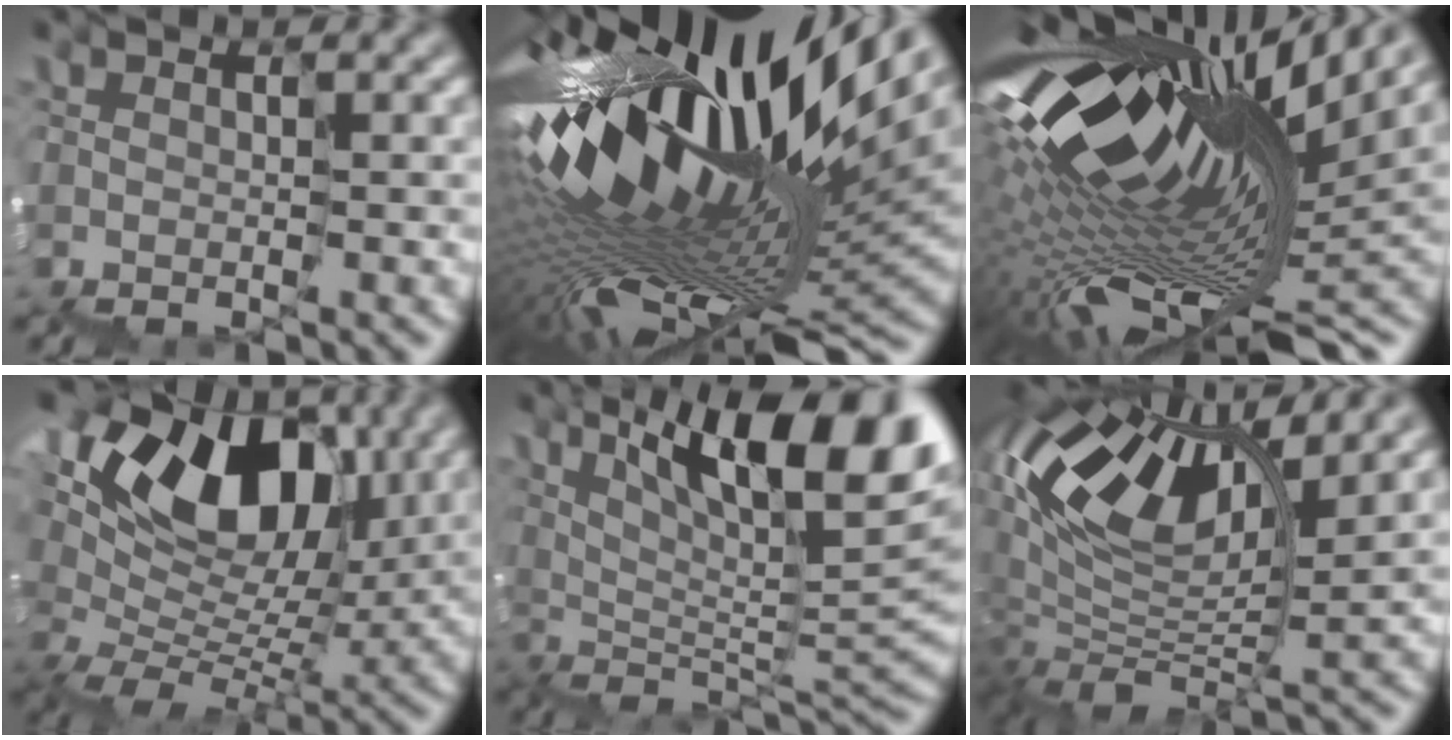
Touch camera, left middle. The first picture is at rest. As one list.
[{"total": 14.2, "force": [3.3, 4.1, 13.2], "torque": [-0.231, 0.006, 0.055]}, {"total": 13.2, "force": [2.9, 4.5, 12.1], "torque": [-0.212, 0.003, 0.063]}, {"total": 10.2, "force": [5.3, 6.3, 6.0], "torque": [-0.089, 0.019, 0.093]}, {"total": 11.6, "force": [5.8, 3.1, 9.5], "torque": [-0.134, 0.008, 0.115]}, {"total": 8.2, "force": [4.7, 3.4, 5.8], "torque": [-0.136, 0.009, 0.094]}]